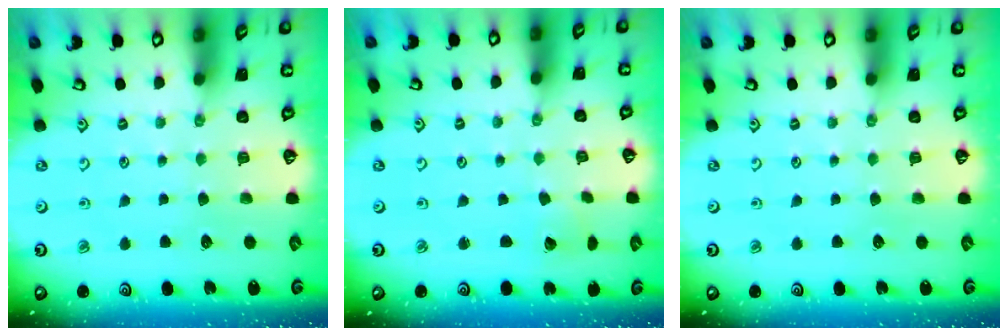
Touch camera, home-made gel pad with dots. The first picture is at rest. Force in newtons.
{"total": 2.4, "press": 2.4, "slide": 0.2}
{"total": 0.0}